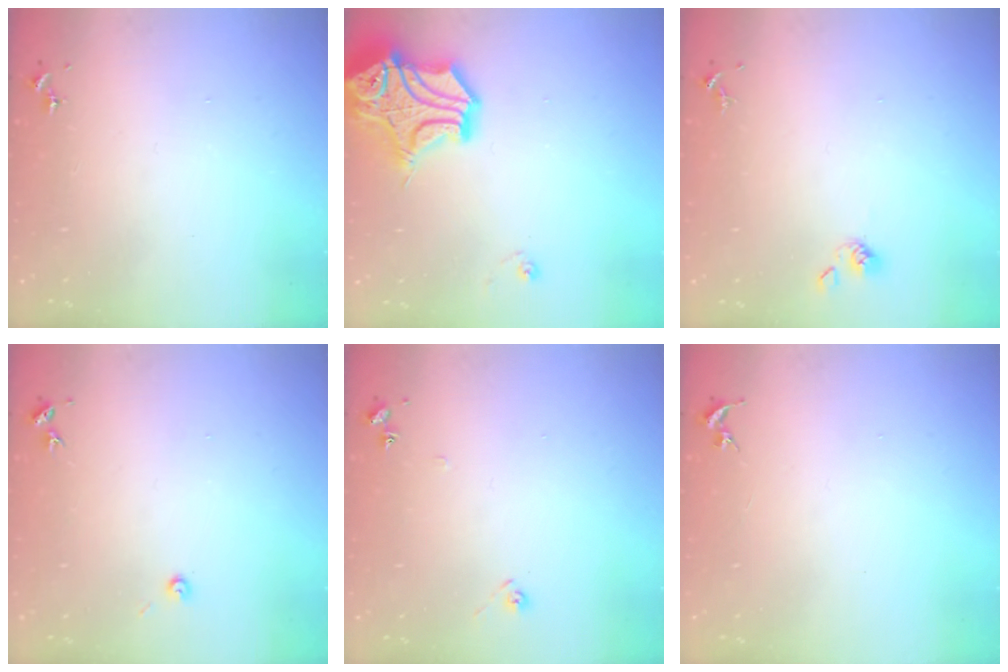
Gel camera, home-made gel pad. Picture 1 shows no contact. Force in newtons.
{"total": 17.1, "press": 16.9, "slide": 2.2}
{"total": 4.4, "press": 4.1, "slide": 1.6}
{"total": 3.0, "press": 3.0, "slide": 0.3}
{"total": 6.2, "press": 6.2, "slide": 0.6}
{"total": 0.0}